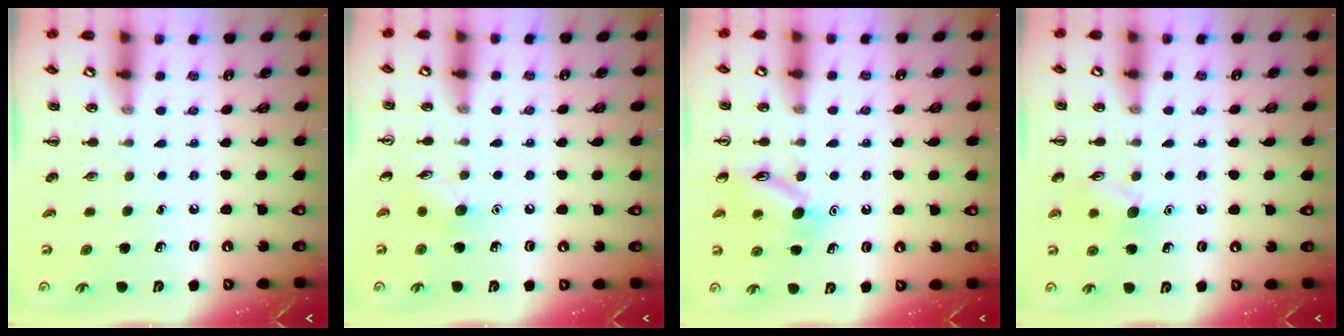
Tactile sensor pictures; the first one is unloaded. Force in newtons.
{"total": 5.9, "press": 5.7, "slide": 1.5}
{"total": 12.0, "press": 12.0, "slide": 0.8}
{"total": 7.8, "press": 7.6, "slide": 1.3}